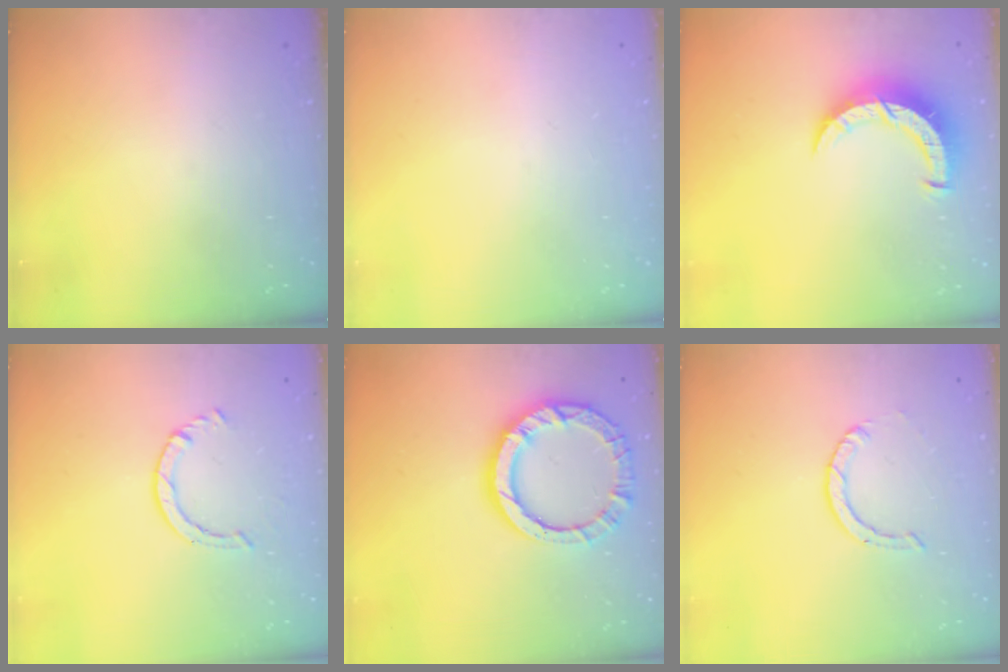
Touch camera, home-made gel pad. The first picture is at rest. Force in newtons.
{"total": 0.0}
{"total": 8.4, "press": 8.3, "slide": 1.0}
{"total": 2.5, "press": 2.5, "slide": 0.3}
{"total": 11.5, "press": 11.5, "slide": 0.9}
{"total": 0.9, "press": 0.9, "slide": 0.1}